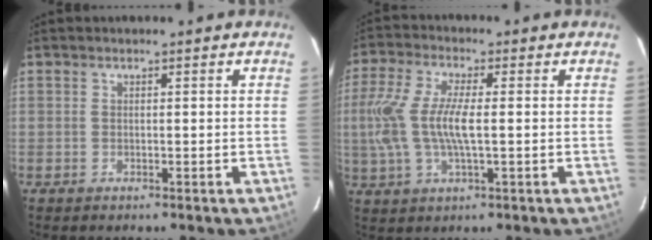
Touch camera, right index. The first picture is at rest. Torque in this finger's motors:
{"motor_torque": [0.40, -0.09, 0.54, 0.16]}